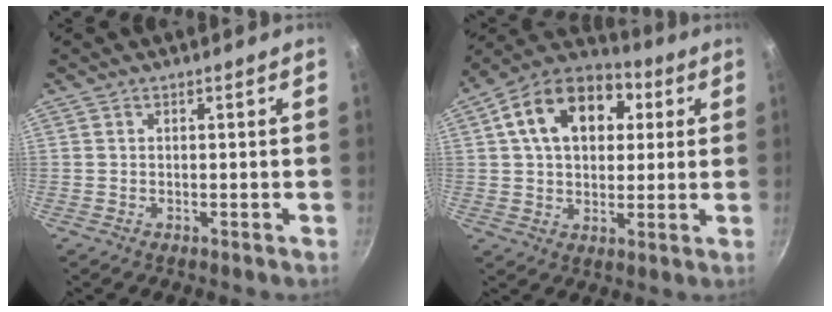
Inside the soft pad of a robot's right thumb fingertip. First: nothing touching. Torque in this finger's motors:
{"motor_torque": [0.51, 3.48, 0.81, -0.49, 0.20]}